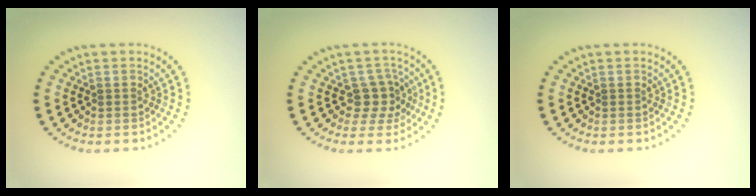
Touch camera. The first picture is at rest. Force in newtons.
{"total": 2.6, "press": 2.0, "slide": 1.6}
{"total": 0.0}